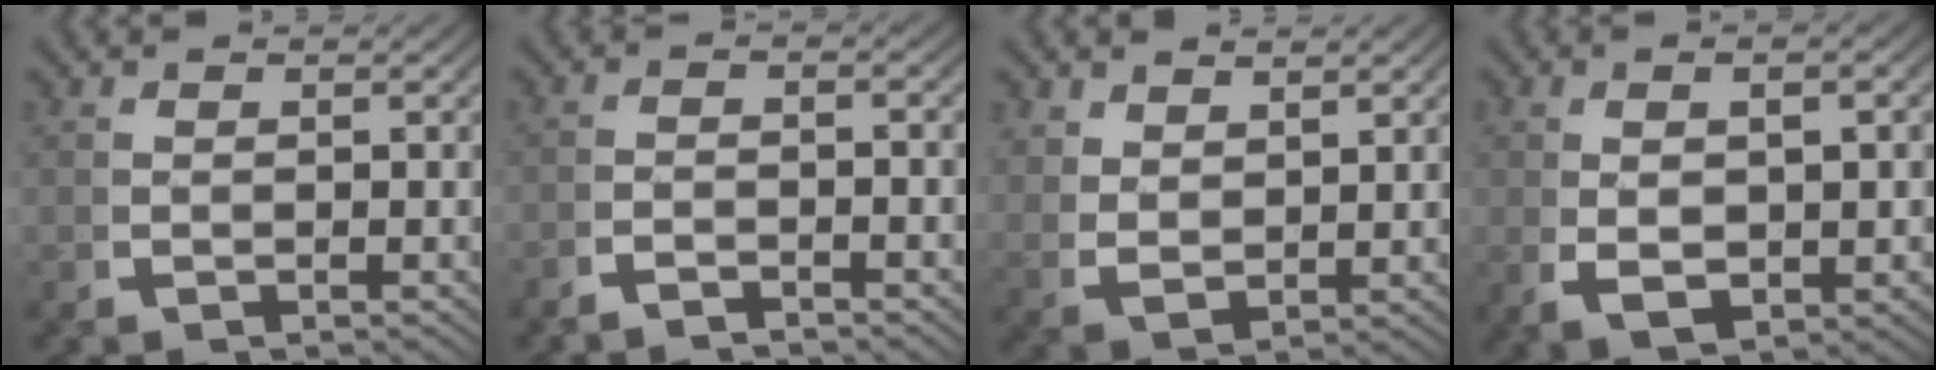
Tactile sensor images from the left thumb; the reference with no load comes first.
{"total": 1.8, "force": [-1.7, 0.1, 0.6], "torque": [-0.007, 0.000, -0.040]}
{"total": 2.9, "force": [1.8, 1.5, 1.7], "torque": [-0.043, -0.013, 0.053]}
{"total": 5.2, "force": [-0.5, 2.9, 4.3], "torque": [-0.092, -0.018, 0.012]}